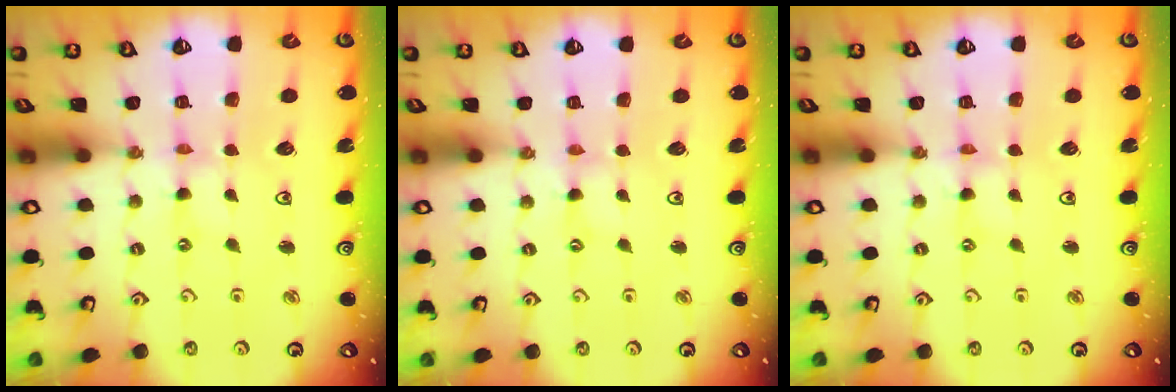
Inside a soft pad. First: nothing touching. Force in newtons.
{"total": 0.6, "press": 0.6, "slide": 0.2}
{"total": 0.0}